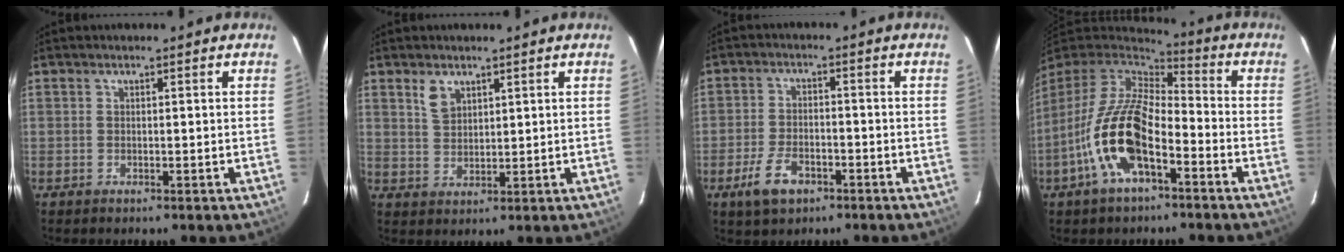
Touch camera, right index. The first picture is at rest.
{"total": 3.8, "force": [2.3, 2.2, 2.0], "torque": [-0.036, 0.003, 0.048]}
{"total": 7.1, "force": [-4.1, 3.8, 4.4], "torque": [-0.105, -0.002, -0.070]}
{"total": 16.7, "force": [-6.8, 7.0, 13.5], "torque": [-0.281, -0.010, -0.136]}